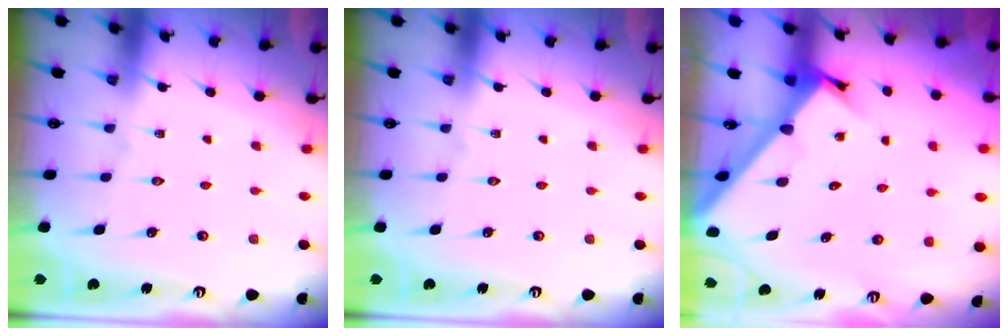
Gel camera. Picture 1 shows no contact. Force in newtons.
{"total": 0.0}
{"total": 2.8, "press": 2.8, "slide": 0.2}